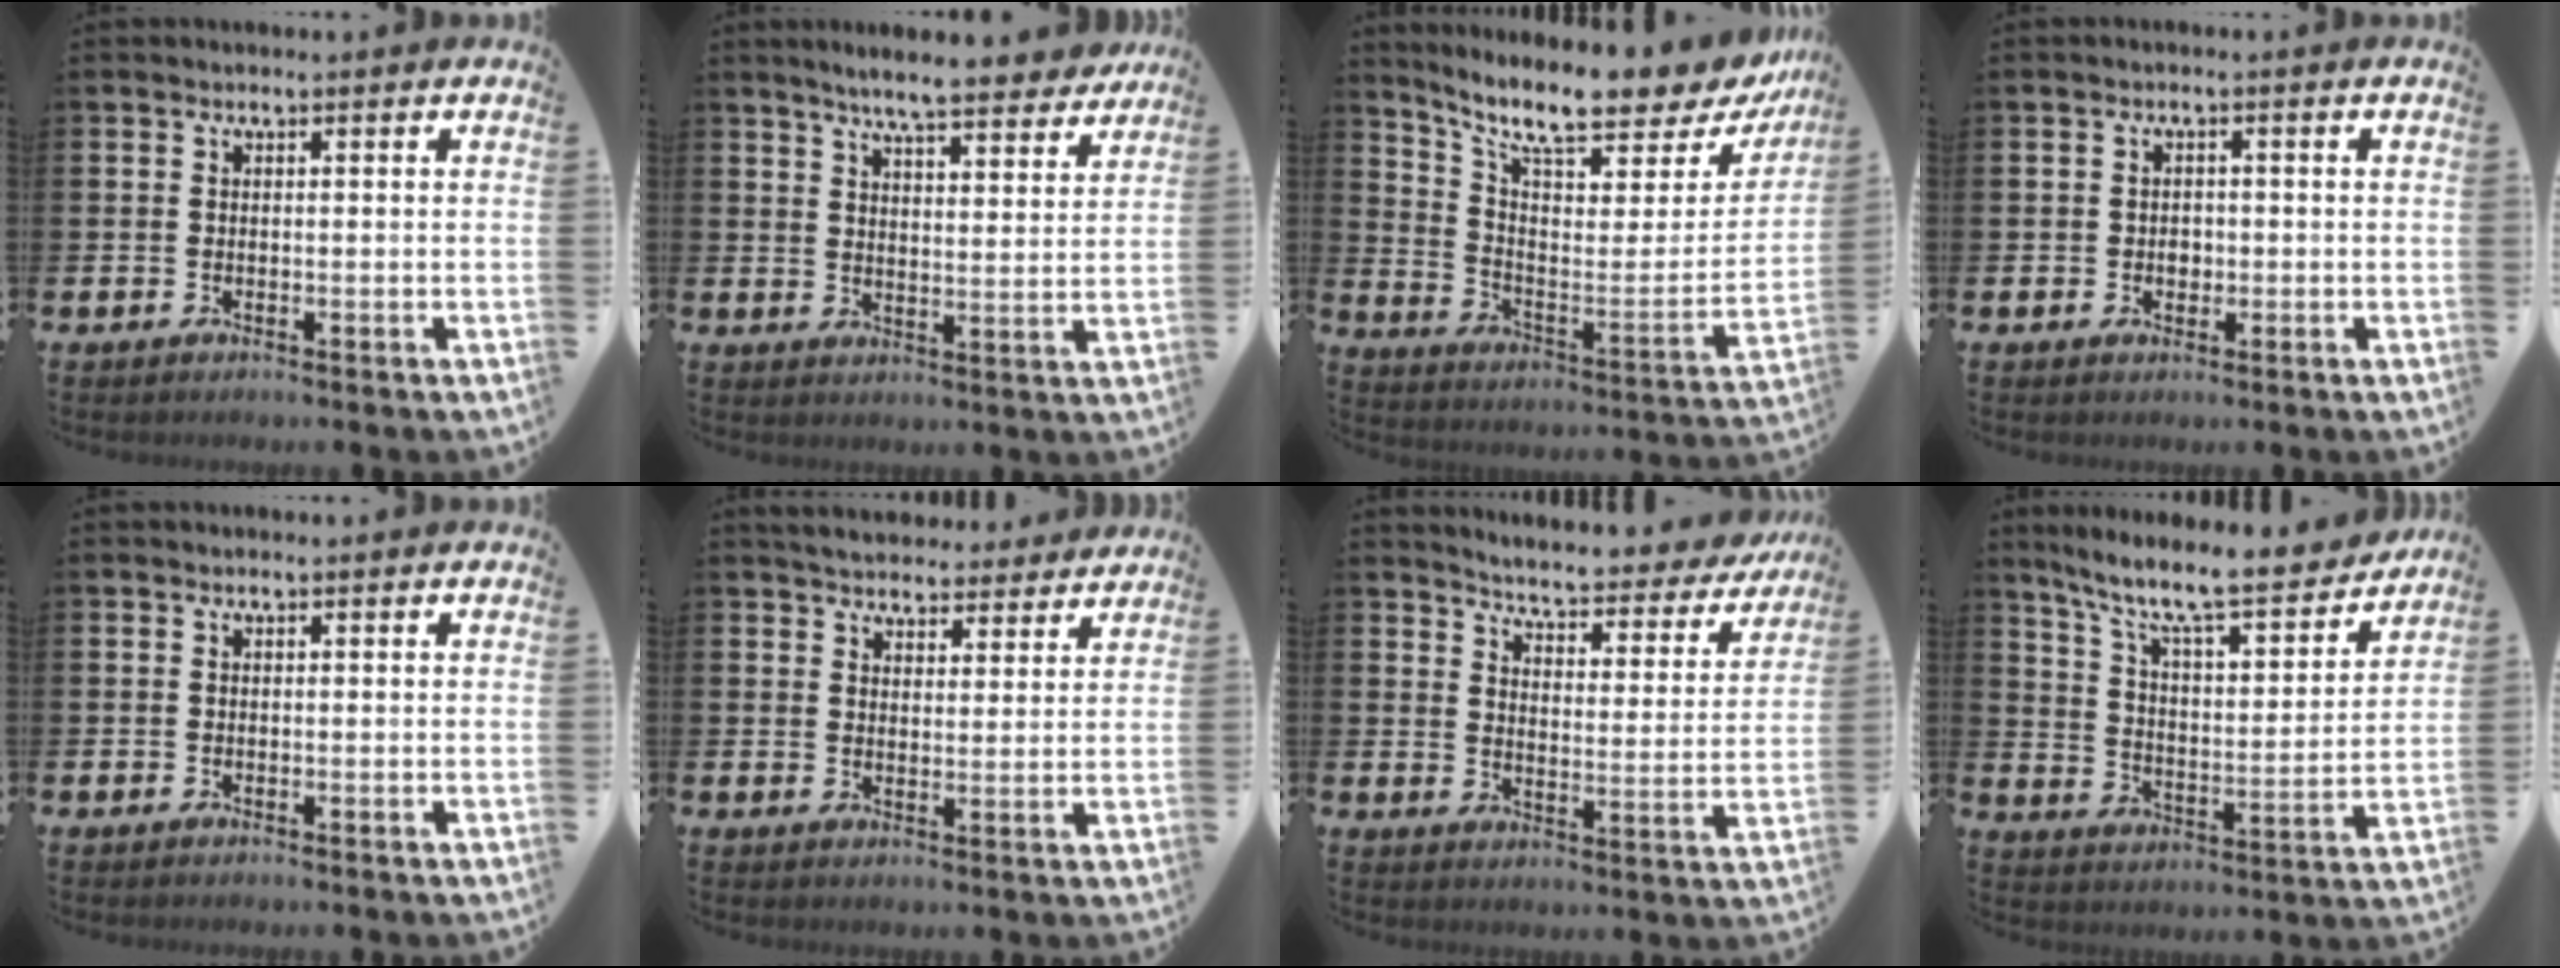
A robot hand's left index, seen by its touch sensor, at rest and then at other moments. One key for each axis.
{"total": 7.0, "fx": 6.6, "fy": 0.7, "fz": 2.2, "tx": -0.044, "ty": -0.043, "tz": 0.113}
{"total": 10.5, "fx": 9.1, "fy": 2.0, "fz": 4.9, "tx": -0.108, "ty": -0.079, "tz": 0.147}
{"total": 1.5, "fx": -0.1, "fy": 1.3, "fz": 0.8, "tx": -0.008, "ty": 0.005, "tz": -0.006}
{"total": 0.0}
{"total": 4.4, "fx": 4.3, "fy": 0.9, "fz": -0.1, "tx": -0.011, "ty": -0.026, "tz": 0.076}
{"total": 4.8, "fx": 4.7, "fy": 0.5, "fz": 1.0, "tx": -0.039, "ty": -0.044, "tz": 0.073}
{"total": 10.1, "fx": 8.9, "fy": 1.6, "fz": 4.6, "tx": -0.114, "ty": -0.062, "tz": 0.145}